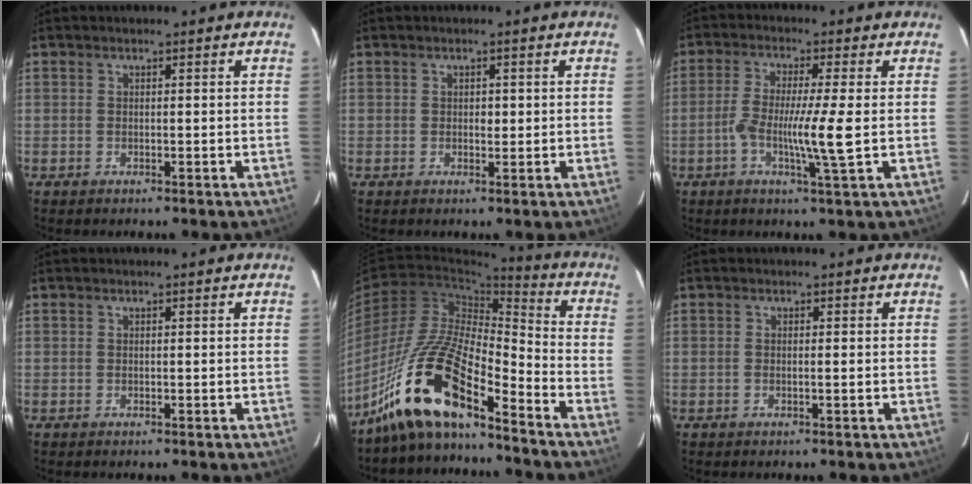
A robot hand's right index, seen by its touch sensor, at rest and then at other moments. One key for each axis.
{"total": 1.1, "fx": 0.1, "fy": 0.7, "fz": 0.9, "tx": -0.011, "ty": 0.001, "tz": 0.002}
{"total": 7.7, "fx": -1.3, "fy": -0.6, "fz": 7.6, "tx": -0.146, "ty": -0.012, "tz": -0.027}
{"total": 0.0}
{"total": 15.2, "fx": -11.0, "fy": 3.0, "fz": 10.1, "tx": -0.200, "ty": 0.006, "tz": -0.202}
{"total": 0.6, "fx": -0.2, "fy": -0.1, "fz": 0.5, "tx": -0.011, "ty": 0.001, "tz": -0.002}